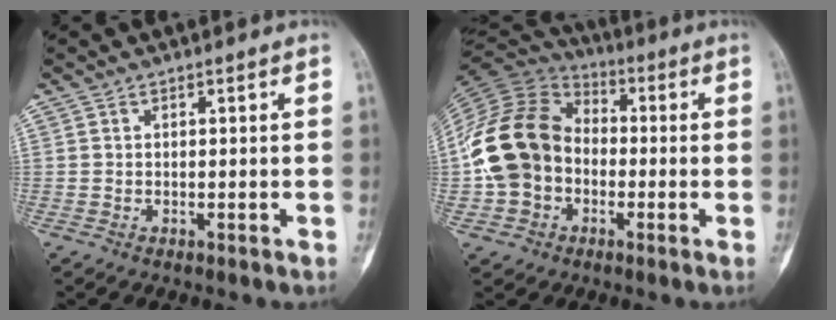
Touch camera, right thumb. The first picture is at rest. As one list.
[{"total": 17.9, "force": [-2.0, 14.2, 10.8], "torque": [-0.203, 0.038, -0.043]}]